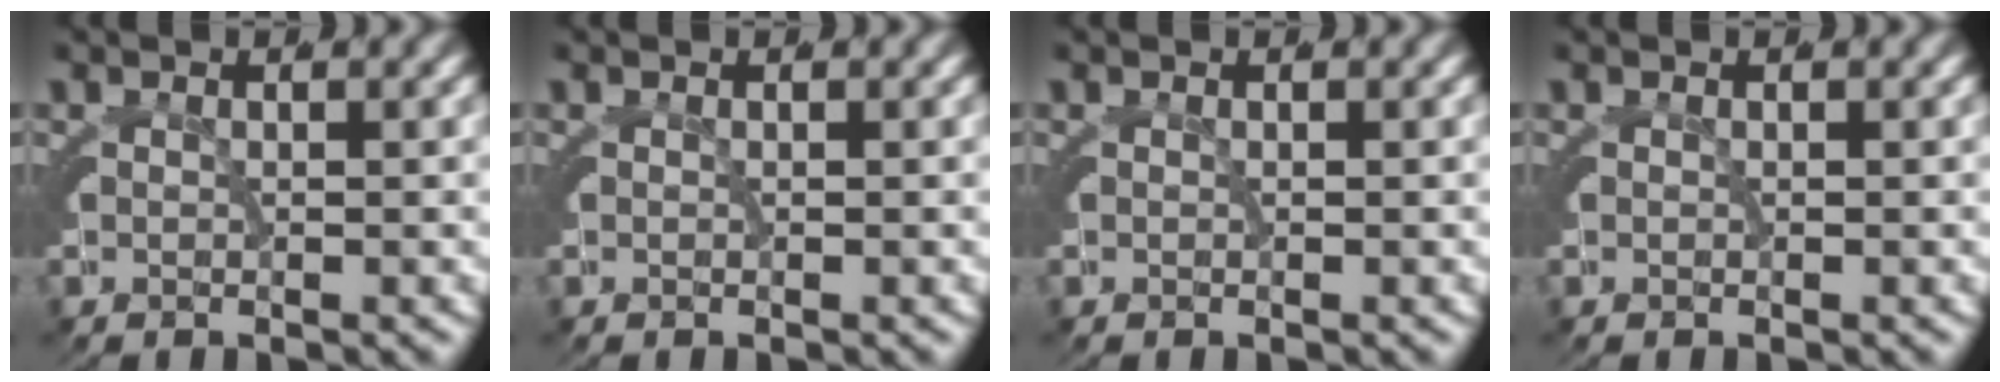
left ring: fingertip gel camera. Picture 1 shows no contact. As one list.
[{"total": 0.0}, {"total": 0.0}, {"total": 0.0}]